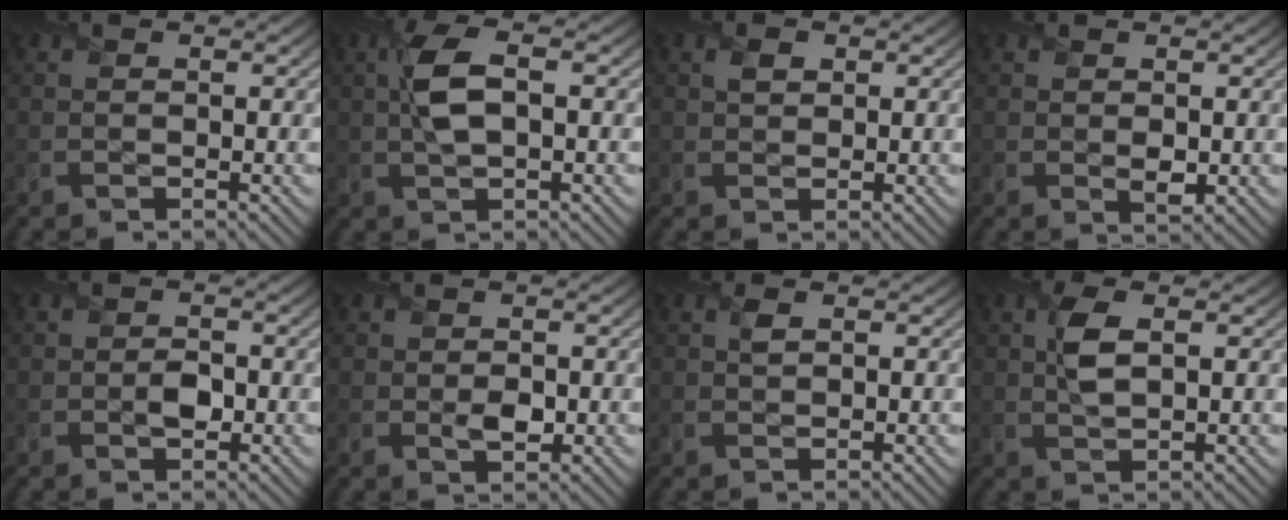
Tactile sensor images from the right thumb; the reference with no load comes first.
{"total": 5.4, "force": [0.6, 2.1, 4.9], "torque": [-0.113, 0.008, 0.011]}
{"total": 1.4, "force": [0.6, 1.0, 0.7], "torque": [-0.011, -0.002, 0.012]}
{"total": 1.2, "force": [0.2, 0.7, 0.9], "torque": [-0.013, -0.008, 0.008]}
{"total": 1.8, "force": [-0.6, 1.2, 1.2], "torque": [-0.019, -0.004, -0.010]}
{"total": 1.9, "force": [-0.3, 1.3, 1.4], "torque": [-0.022, -0.008, -0.001]}
{"total": 1.0, "force": [0.5, 0.5, 0.8], "torque": [-0.019, -0.001, 0.011]}
{"total": 3.7, "force": [1.0, 1.5, 3.3], "torque": [-0.075, 0.003, 0.020]}